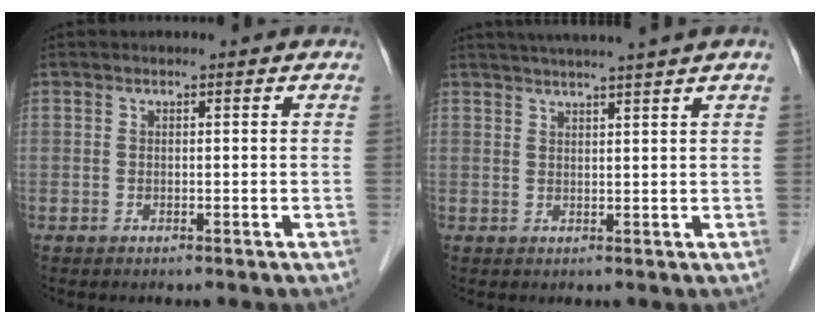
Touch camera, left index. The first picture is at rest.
{"total": 7.8, "force": [6.7, -1.3, 3.8], "torque": [-0.053, 0.019, 0.088]}